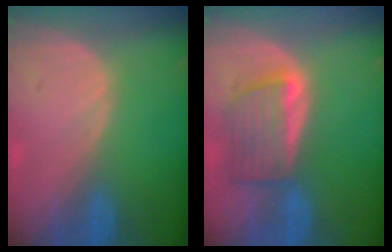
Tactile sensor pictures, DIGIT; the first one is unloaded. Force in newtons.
{"total": 6.0, "press": 6.0, "slide": 0.7}